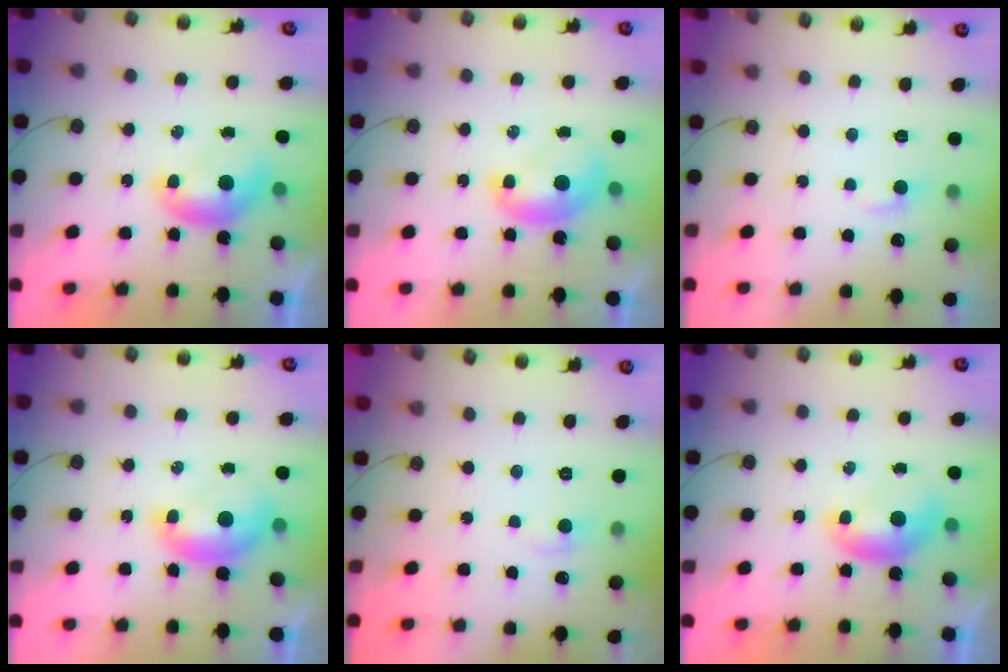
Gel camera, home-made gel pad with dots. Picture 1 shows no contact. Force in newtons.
{"total": 1.4, "press": 1.4, "slide": 0.3}
{"total": 2.1, "press": 2.1, "slide": 0.4}
{"total": 1.5, "press": 1.4, "slide": 0.6}
{"total": 1.2, "press": 0.8, "slide": 0.8}
{"total": 0.0}